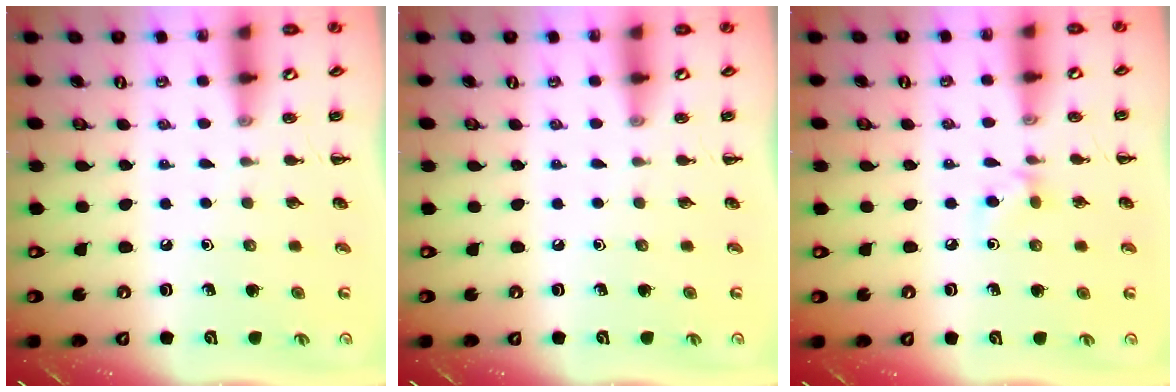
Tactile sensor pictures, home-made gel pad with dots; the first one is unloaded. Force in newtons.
{"total": 0.0}
{"total": 6.0, "press": 5.7, "slide": 1.8}